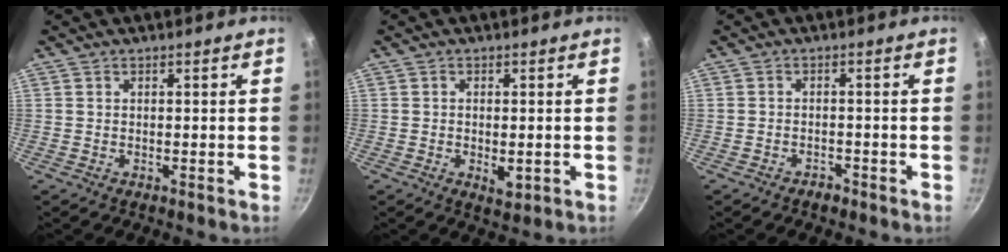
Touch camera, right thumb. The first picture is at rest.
{"total": 3.3, "force": [-0.7, 1.7, 2.8], "torque": [-0.046, -0.008, -0.008]}
{"total": 1.8, "force": [-1.5, 0.9, 0.4], "torque": [-0.003, 0.021, -0.020]}